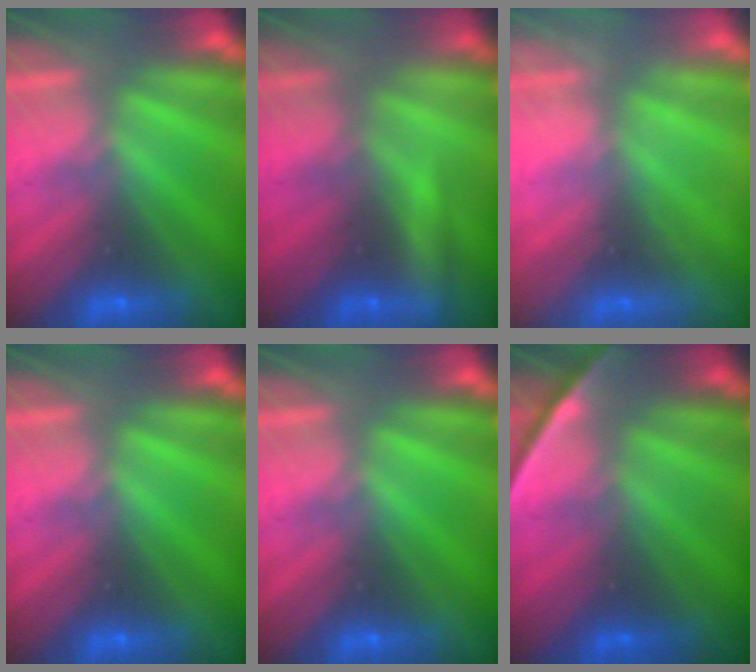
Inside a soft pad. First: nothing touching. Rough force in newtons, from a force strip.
{"total": 2.1}
{"total": 2.0}
{"total": 0.0}
{"total": 0.0}
{"total": 2.0}